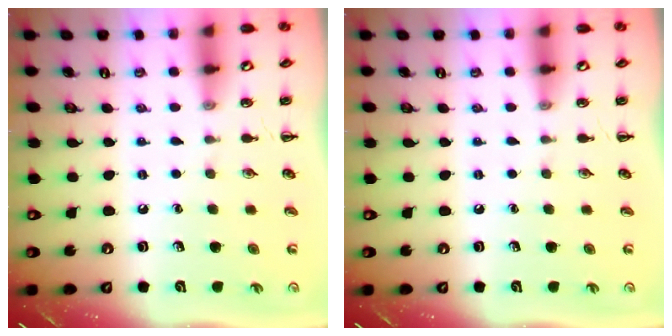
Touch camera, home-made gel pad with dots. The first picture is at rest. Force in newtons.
{"total": 0.0}